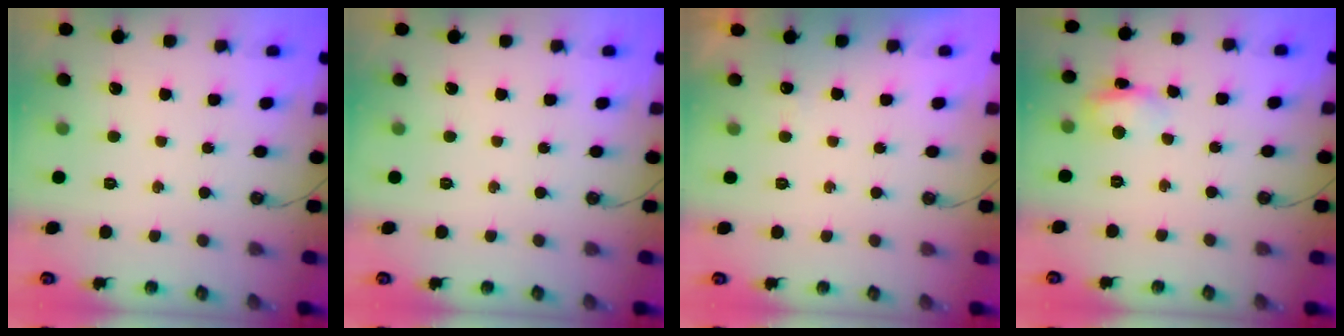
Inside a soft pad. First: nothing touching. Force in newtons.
{"total": 0.0}
{"total": 2.5, "press": 2.4, "slide": 0.5}
{"total": 6.4, "press": 6.4, "slide": 0.5}